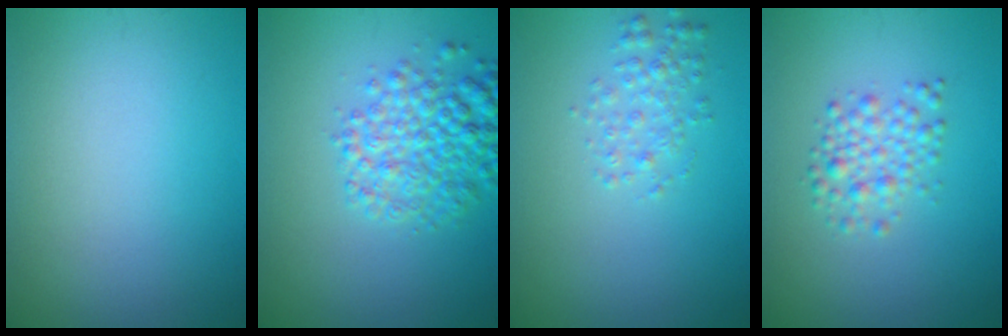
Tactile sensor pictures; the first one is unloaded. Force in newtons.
{"total": 4.7, "press": 4.7, "slide": 0.3}
{"total": 1.8, "press": 1.8, "slide": 0.0}
{"total": 2.5, "press": 2.5, "slide": 0.0}